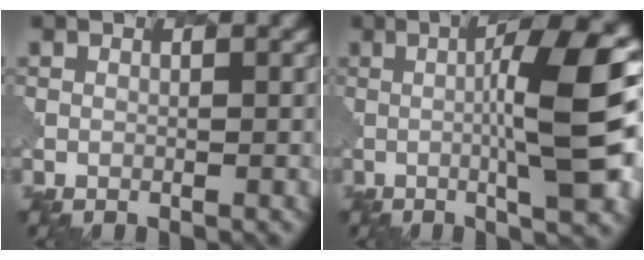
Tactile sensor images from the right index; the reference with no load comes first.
{"total": 11.8, "force": [0.3, 2.6, 11.5], "torque": [-0.149, 0.004, 0.006]}